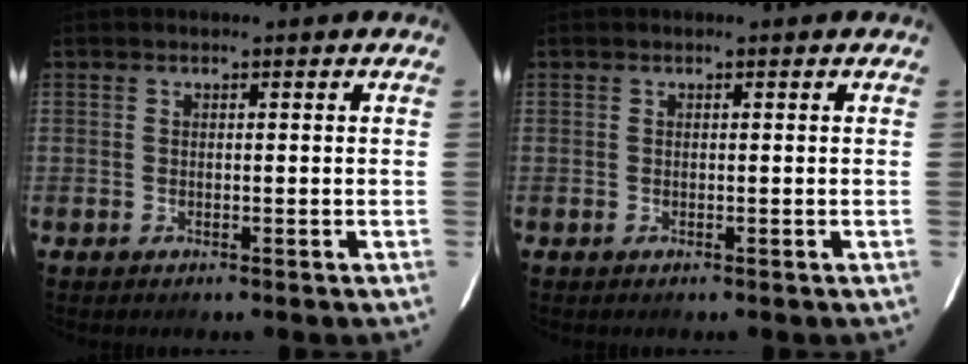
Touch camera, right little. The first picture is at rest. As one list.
[{"total": 0.0}]